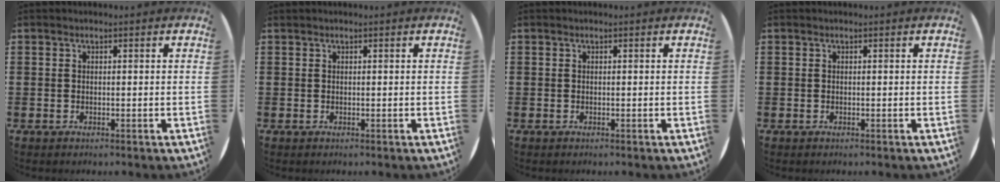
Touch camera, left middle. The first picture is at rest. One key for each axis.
{"total": 0.0}
{"total": 0.0}
{"total": 0.0}